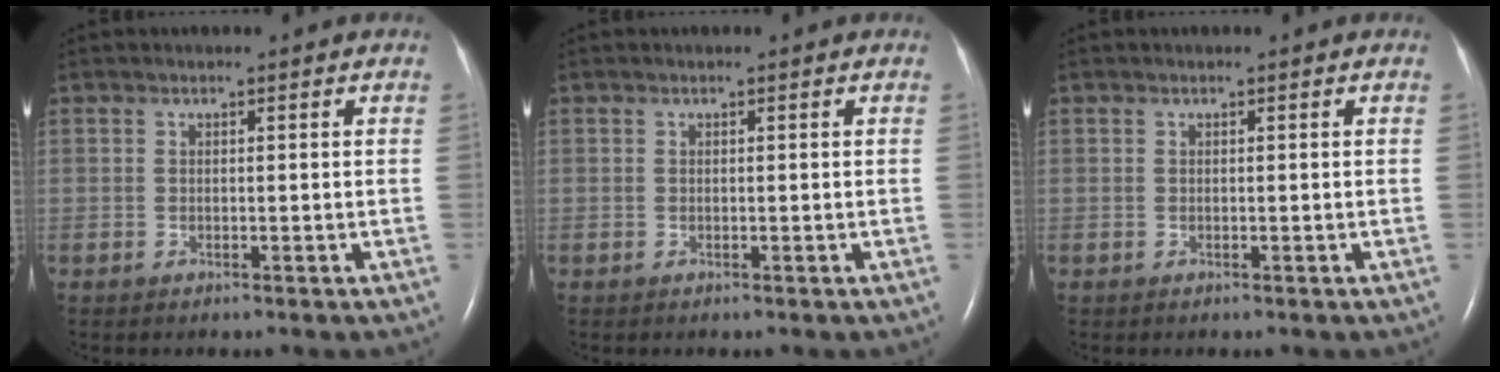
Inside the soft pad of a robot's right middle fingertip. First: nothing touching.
{"total": 0.0}
{"total": 0.0}